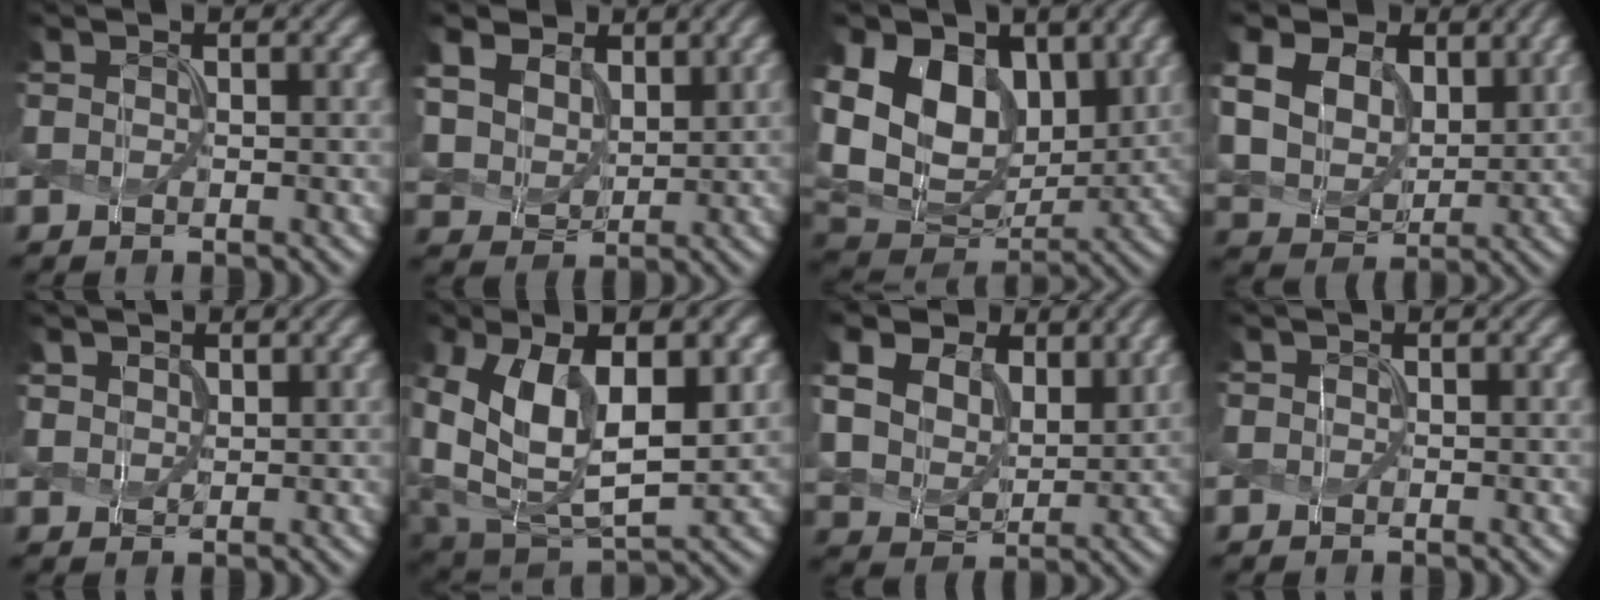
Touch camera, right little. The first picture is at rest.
{"total": 7.9, "force": [3.8, 5.8, 3.9], "torque": [-0.138, 0.013, 0.069]}
{"total": 13.0, "force": [3.4, 9.3, 8.4], "torque": [-0.179, 0.001, 0.063]}
{"total": 12.3, "force": [5.2, 9.0, 6.6], "torque": [-0.164, 0.027, 0.092]}
{"total": 1.3, "force": [0.9, 0.9, 0.4], "torque": [-0.010, -0.004, 0.023]}
{"total": 13.8, "force": [2.4, 8.3, 10.8], "torque": [-0.210, -0.018, 0.057]}
{"total": 11.0, "force": [5.3, 7.9, 5.6], "torque": [-0.151, 0.021, 0.085]}
{"total": 0.0}